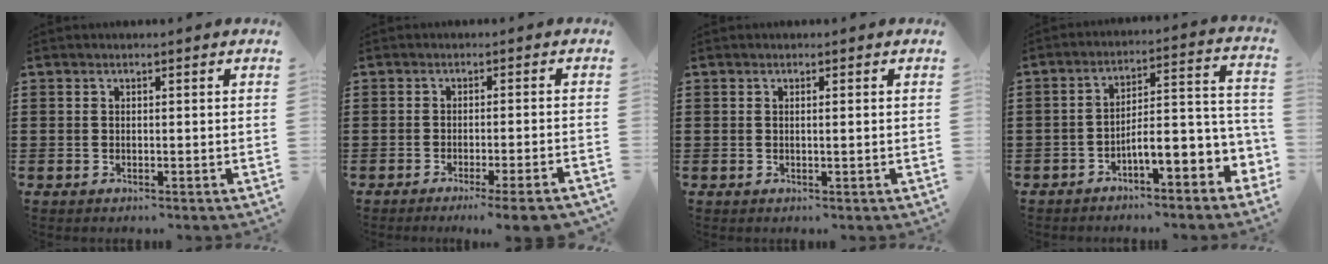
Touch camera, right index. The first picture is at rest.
{"total": 3.3, "force": [-2.6, -0.6, 2.0], "torque": [-0.030, -0.012, -0.047]}
{"total": 0.6, "force": [0.1, -0.2, 0.6], "torque": [-0.011, -0.004, 0.001]}
{"total": 6.3, "force": [-3.3, 1.4, 5.2], "torque": [-0.084, -0.031, -0.068]}